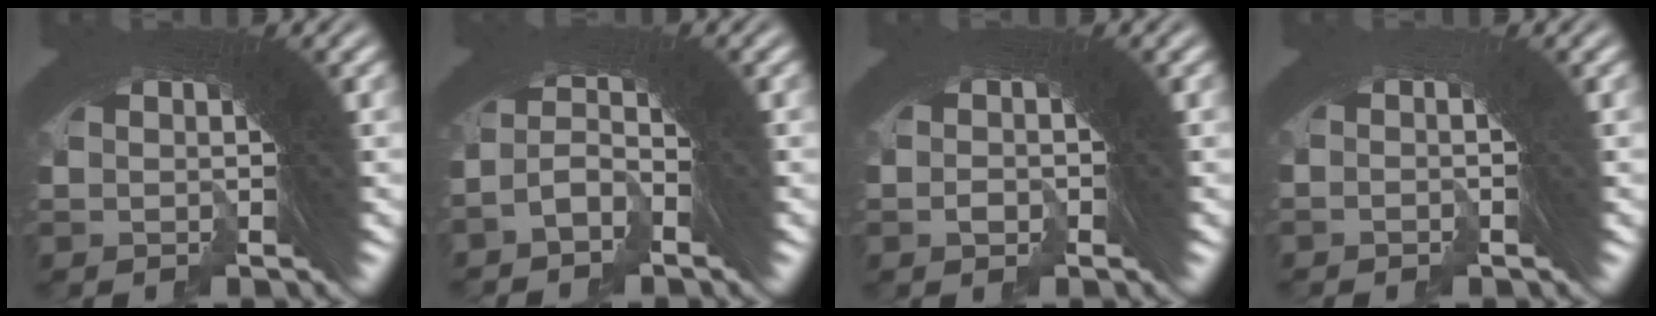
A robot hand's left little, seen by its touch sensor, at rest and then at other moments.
{"total": 3.4, "force": [-2.8, 1.8, 0.1], "torque": [0.010, 0.004, -0.060]}
{"total": 1.7, "force": [-1.4, 0.7, -0.5], "torque": [0.010, -0.010, -0.018]}
{"total": 2.4, "force": [-1.7, -1.0, -1.4], "torque": [0.029, -0.003, -0.027]}